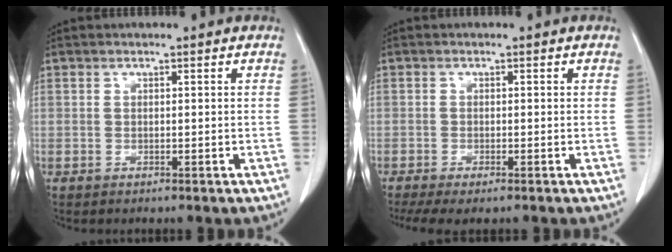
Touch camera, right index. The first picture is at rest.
{"total": 5.5, "force": [-4.1, 1.3, 3.5], "torque": [-0.059, -0.012, -0.068]}